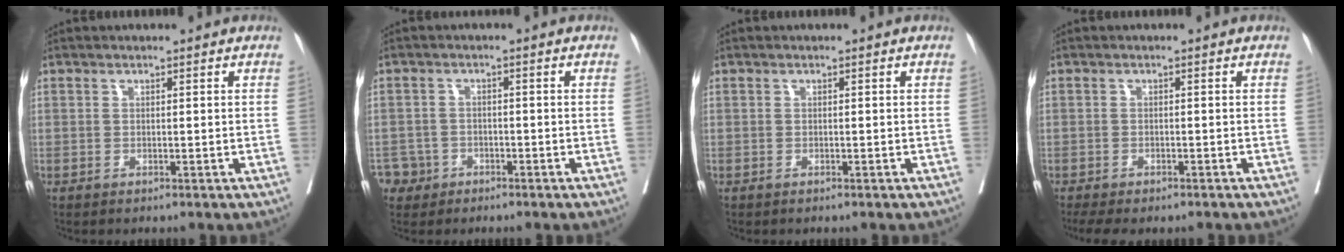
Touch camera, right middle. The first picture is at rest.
{"total": 3.4, "force": [-1.9, 2.8, -0.5], "torque": [0.008, 0.012, -0.036]}
{"total": 0.0}
{"total": 6.3, "force": [-5.1, 2.0, 3.0], "torque": [-0.045, -0.006, -0.074]}